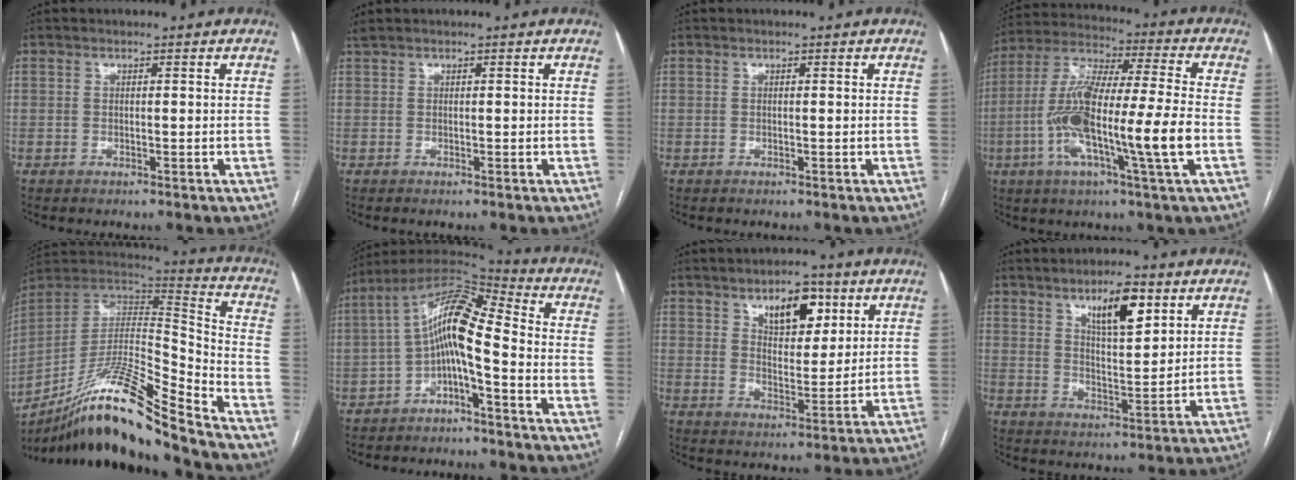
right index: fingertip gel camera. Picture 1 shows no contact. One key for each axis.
{"total": 1.0, "fx": 0.6, "fy": 0.0, "fz": 0.8, "tx": -0.028, "ty": 0.021, "tz": 0.015}
{"total": 0.0}
{"total": 17.9, "fx": -4.1, "fy": 0.8, "fz": 17.3, "tx": -0.337, "ty": -0.002, "tz": -0.080}
{"total": 19.5, "fx": -14.7, "fy": 0.6, "fz": 12.9, "tx": -0.250, "ty": 0.001, "tz": -0.267}
{"total": 10.6, "fx": -1.9, "fy": 2.5, "fz": 10.2, "tx": -0.179, "ty": 0.046, "tz": -0.038}
{"total": 8.6, "fx": 4.7, "fy": 4.0, "fz": 6.0, "tx": -0.091, "ty": 0.004, "tz": 0.078}
{"total": 8.5, "fx": 4.8, "fy": 2.3, "fz": 6.7, "tx": -0.114, "ty": -0.001, "tz": 0.083}